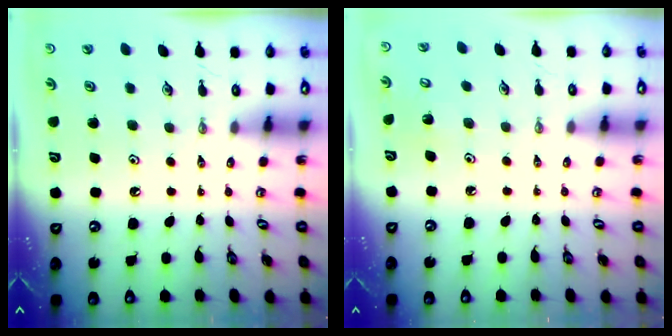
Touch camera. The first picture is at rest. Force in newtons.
{"total": 3.3, "press": 3.3, "slide": 0.3}